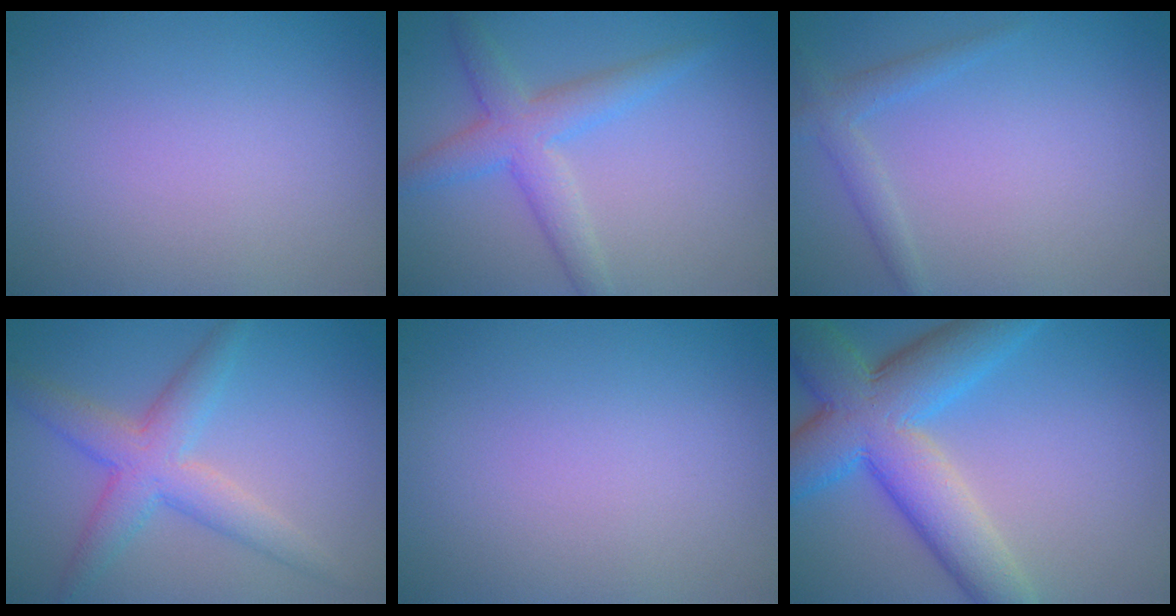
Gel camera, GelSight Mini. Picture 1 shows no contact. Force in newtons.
{"total": 3.9, "press": 3.9, "slide": 0.1}
{"total": 1.8, "press": 1.8, "slide": 0.1}
{"total": 4.5, "press": 4.5, "slide": 0.2}
{"total": 0.0}
{"total": 10.2, "press": 10.2, "slide": 0.5}